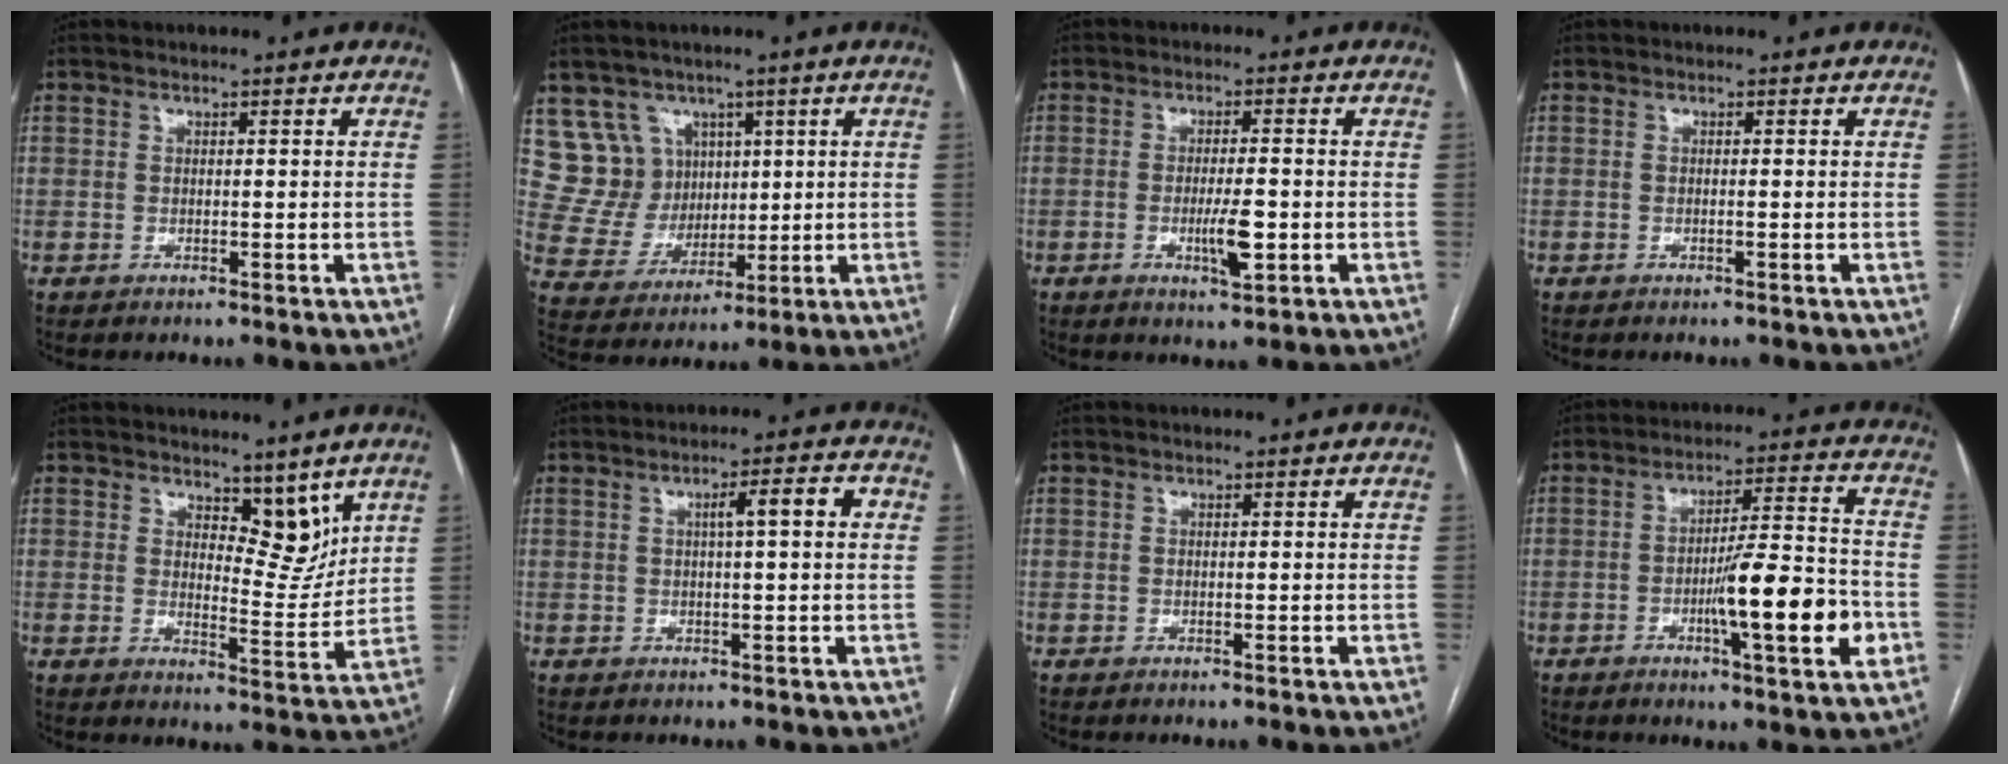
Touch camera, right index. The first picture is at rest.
{"total": 9.2, "force": [4.8, 7.8, 1.1], "torque": [-0.037, 0.036, 0.109]}
{"total": 4.9, "force": [-1.3, 0.8, 4.7], "torque": [-0.088, -0.005, -0.017]}
{"total": 0.0}
{"total": 6.1, "force": [4.3, 2.5, 3.6], "torque": [-0.044, -0.012, 0.071]}
{"total": 4.8, "force": [0.9, 0.5, 4.7], "torque": [-0.071, 0.015, 0.013]}
{"total": 0.0}
{"total": 13.4, "force": [-4.0, 1.0, 12.7], "torque": [-0.200, -0.001, -0.060]}